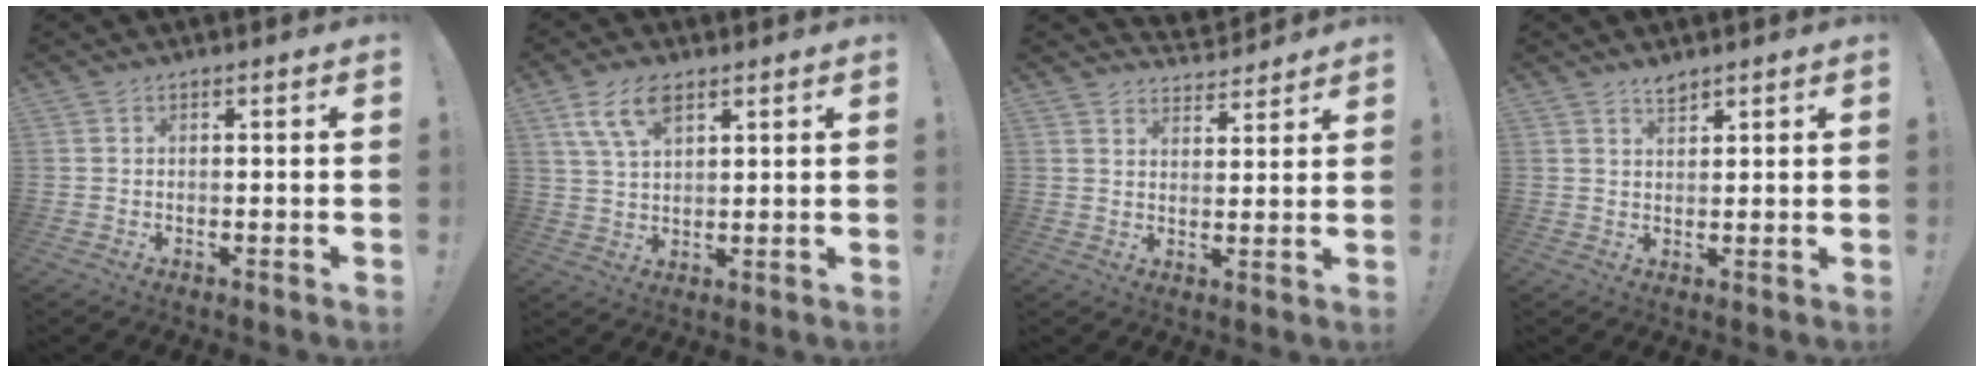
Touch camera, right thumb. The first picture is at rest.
{"total": 9.2, "force": [4.9, 4.6, 6.3], "torque": [-0.120, -0.009, 0.091]}
{"total": 4.3, "force": [3.6, 2.3, 0.6], "torque": [0.006, -0.036, 0.065]}
{"total": 2.9, "force": [2.7, 0.9, 0.8], "torque": [0.000, -0.019, 0.045]}